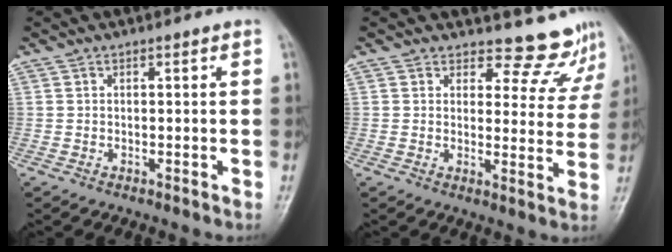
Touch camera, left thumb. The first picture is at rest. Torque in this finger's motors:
{"motor_torque": [-0.15, 0.07, -0.40, -0.35, -0.01]}